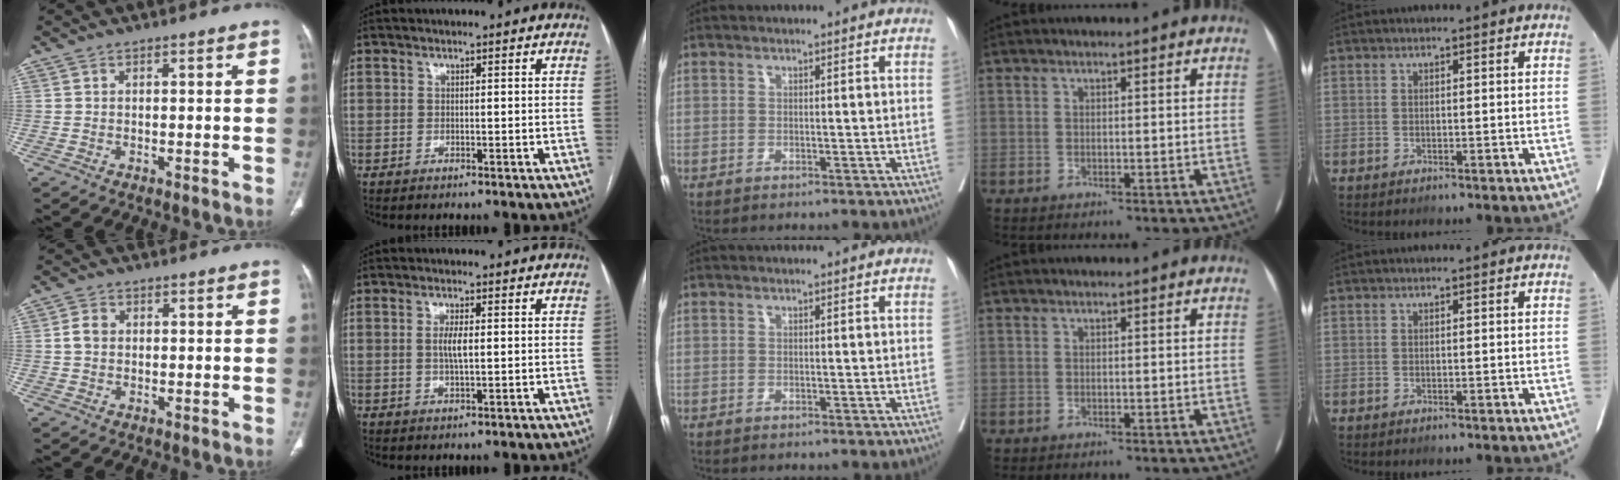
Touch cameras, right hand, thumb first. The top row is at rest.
{"thumb": {"total": 2.9, "force": [0.3, 2.3, 1.7], "torque": [-0.031, 0.007, 0.004]}, "index": {"total": 3.1, "force": [0.2, 0.5, 3.0], "torque": [-0.060, -0.002, 0.005]}}